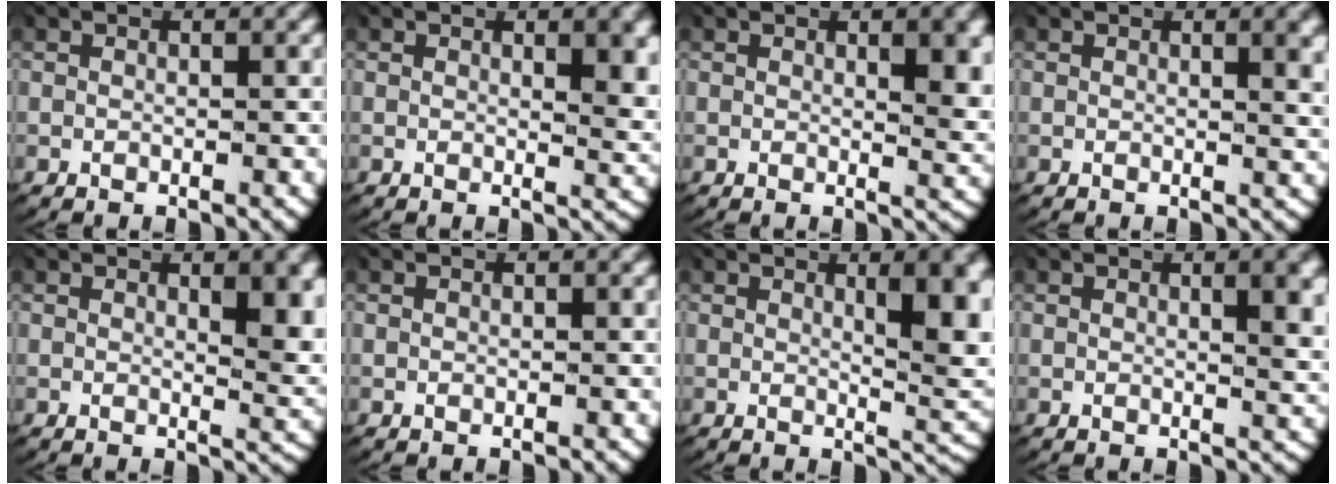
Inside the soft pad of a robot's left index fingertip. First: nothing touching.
{"total": 2.3, "force": [0.9, 0.4, 2.1], "torque": [-0.031, -0.017, 0.017]}
{"total": 2.6, "force": [0.8, 0.5, 2.4], "torque": [-0.035, -0.015, 0.016]}
{"total": 1.7, "force": [0.7, -0.1, 1.5], "torque": [-0.023, -0.007, 0.015]}
{"total": 3.1, "force": [1.0, 0.7, 2.9], "torque": [-0.039, -0.017, 0.019]}
{"total": 0.0}
{"total": 5.5, "force": [1.2, 1.6, 5.1], "torque": [-0.066, -0.018, 0.027]}
{"total": 2.9, "force": [1.0, 0.4, 2.7], "torque": [-0.039, -0.010, 0.019]}